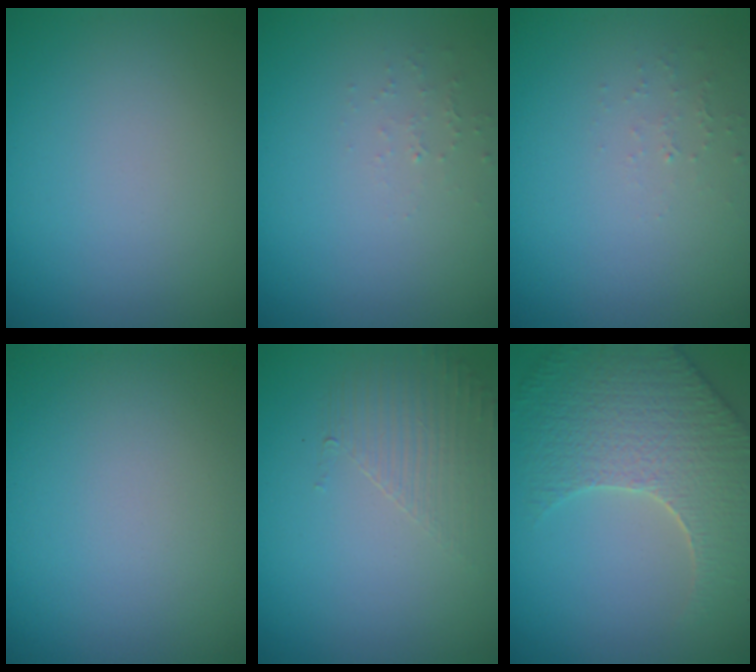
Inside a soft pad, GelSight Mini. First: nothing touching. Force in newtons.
{"total": 0.8, "press": 0.8, "slide": 0.3}
{"total": 0.8, "press": 0.8, "slide": 0.3}
{"total": 0.0}
{"total": 1.6, "press": 0.7, "slide": 1.4}
{"total": 6.6, "press": 5.4, "slide": 3.8}